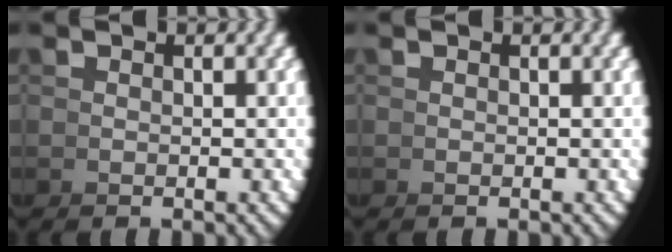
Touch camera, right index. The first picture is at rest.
{"total": 0.0}